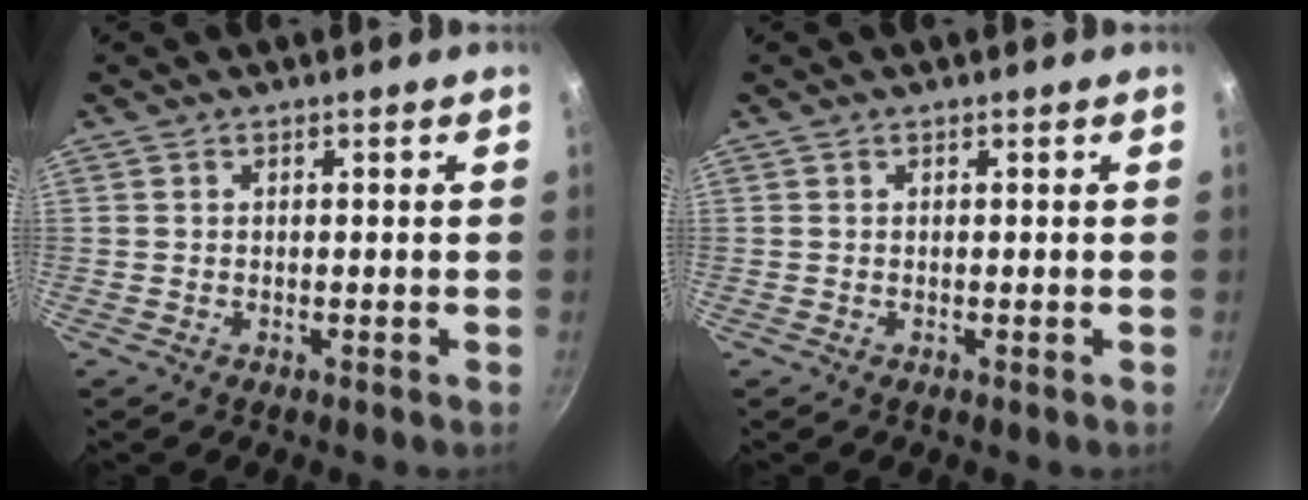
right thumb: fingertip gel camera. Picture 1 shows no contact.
{"total": 0.0}